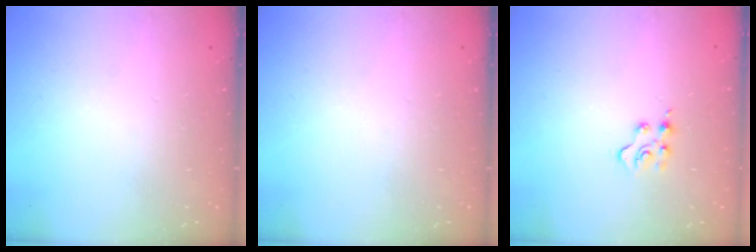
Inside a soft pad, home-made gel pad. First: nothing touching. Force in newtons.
{"total": 0.0}
{"total": 3.6, "press": 3.5, "slide": 0.4}